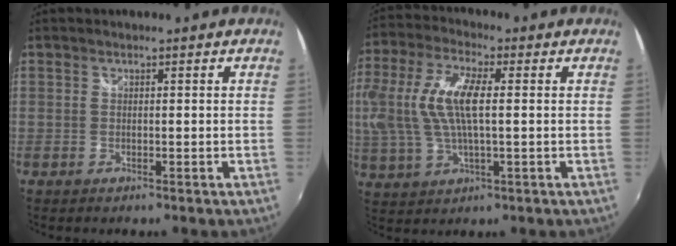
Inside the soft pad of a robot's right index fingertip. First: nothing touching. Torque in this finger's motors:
{"motor_torque": [1.42, -0.26, 0.44, 0.21]}